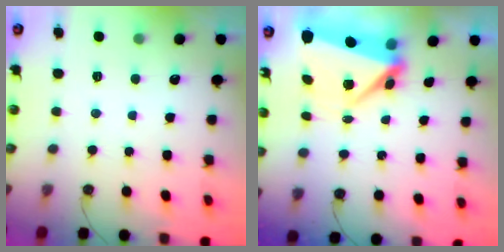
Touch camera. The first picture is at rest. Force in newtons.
{"total": 7.2, "press": 7.0, "slide": 1.8}